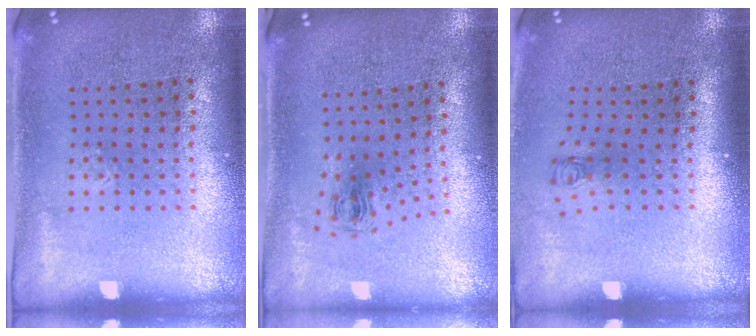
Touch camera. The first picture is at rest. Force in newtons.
{"total": 0.7, "press": 0.4, "slide": 0.6}
{"total": 0.7, "press": 0.4, "slide": 0.6}